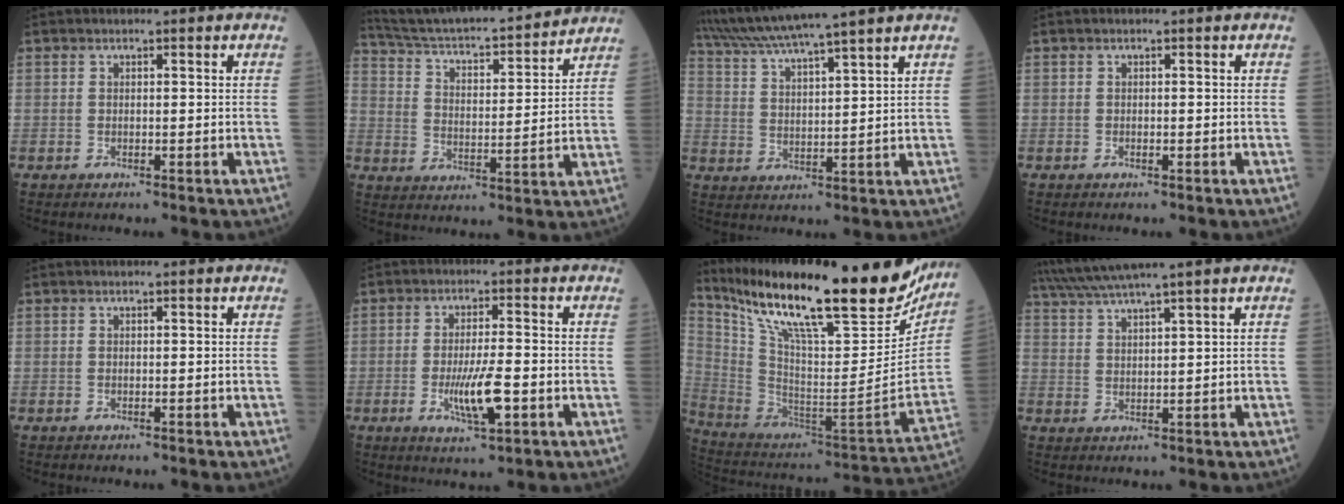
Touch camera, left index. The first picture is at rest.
{"total": 21.2, "force": [19.7, 2.1, 7.4], "torque": [-0.125, 0.005, 0.292]}
{"total": 12.7, "force": [11.1, -2.1, 5.8], "torque": [-0.109, 0.013, 0.186]}
{"total": 0.0}
{"total": 0.0}
{"total": 6.8, "force": [-2.1, 1.1, 6.4], "torque": [-0.123, -0.013, -0.036]}
{"total": 32.6, "force": [25.2, 5.9, 19.7], "torque": [-0.346, -0.040, 0.379]}
{"total": 7.8, "force": [6.7, -2.0, 3.5], "torque": [-0.065, 0.019, 0.119]}